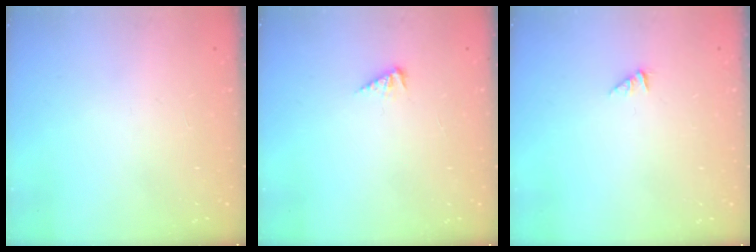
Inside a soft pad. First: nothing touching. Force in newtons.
{"total": 2.7, "press": 2.7, "slide": 0.5}
{"total": 0.0}